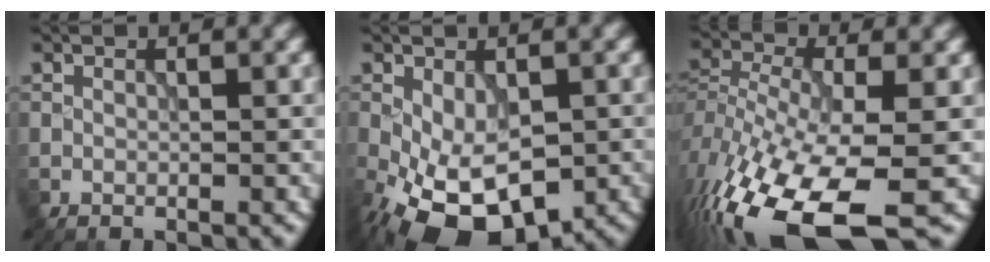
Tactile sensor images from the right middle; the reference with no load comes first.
{"total": 10.0, "force": [-4.3, 5.0, 7.6], "torque": [-0.153, -0.028, -0.057]}
{"total": 15.5, "force": [-8.6, 5.8, 11.5], "torque": [-0.264, -0.036, -0.136]}